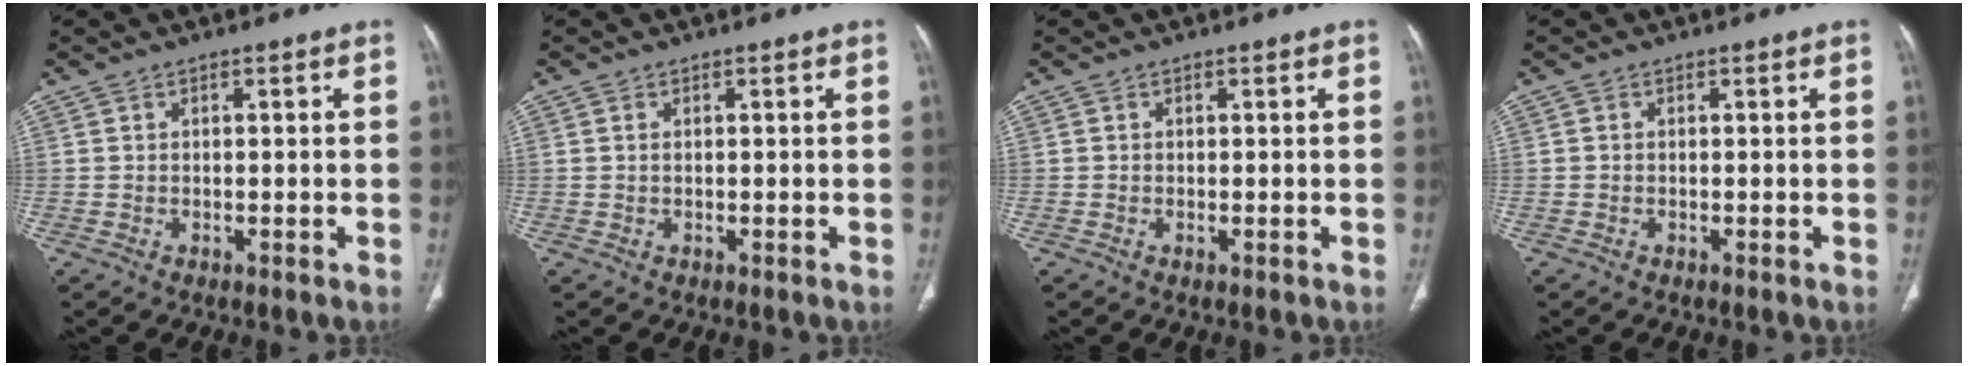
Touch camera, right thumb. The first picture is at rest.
{"total": 0.5, "force": [0.2, 0.3, 0.4], "torque": [-0.012, 0.005, 0.003]}
{"total": 0.0}
{"total": 0.0}